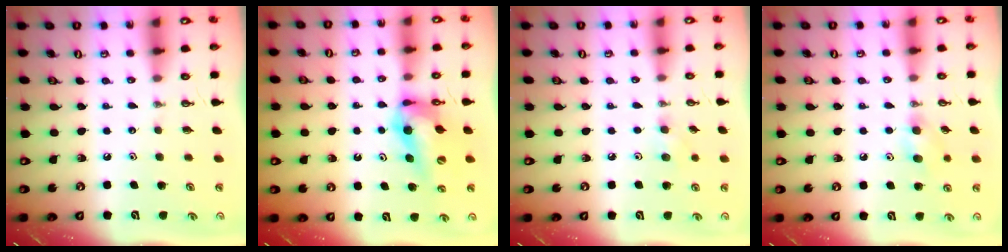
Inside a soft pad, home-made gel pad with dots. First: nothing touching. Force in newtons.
{"total": 11.6, "press": 11.6, "slide": 1.0}
{"total": 7.6, "press": 5.5, "slide": 5.2}
{"total": 7.4, "press": 7.2, "slide": 1.4}